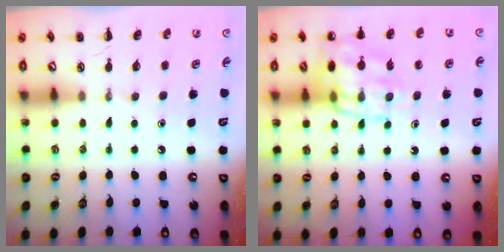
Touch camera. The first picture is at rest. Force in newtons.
{"total": 13.5, "press": 13.3, "slide": 2.0}